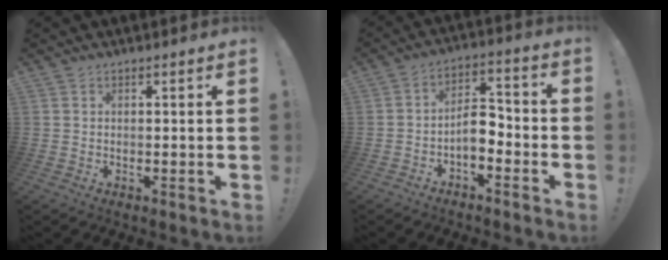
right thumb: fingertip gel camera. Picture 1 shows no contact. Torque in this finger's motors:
{"motor_torque": [1.07, 0.70, 0.68, -0.94, 0.25]}